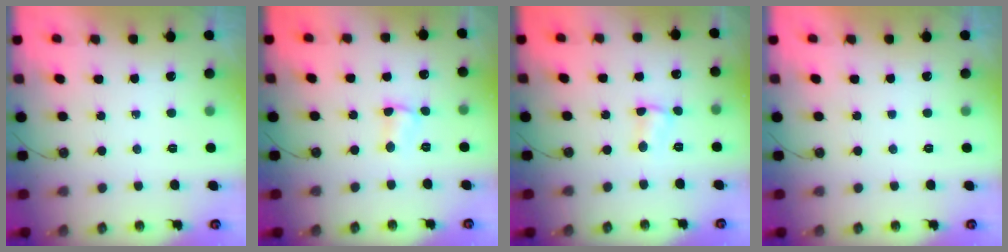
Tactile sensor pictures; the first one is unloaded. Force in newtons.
{"total": 3.4, "press": 3.3, "slide": 0.4}
{"total": 2.0, "press": 2.0, "slide": 0.3}
{"total": 0.0}